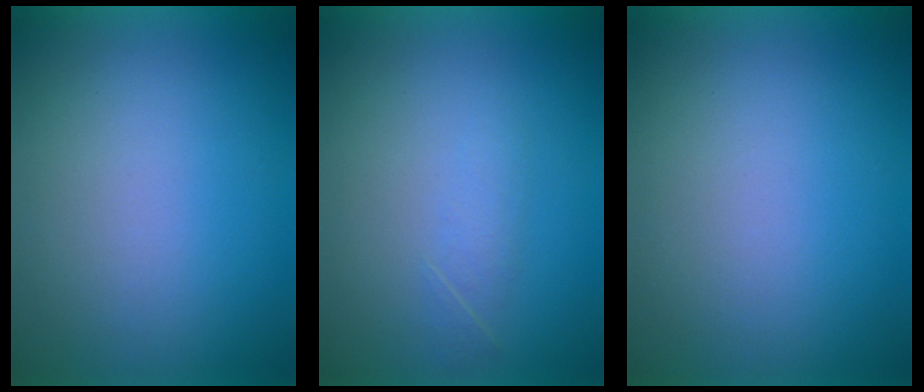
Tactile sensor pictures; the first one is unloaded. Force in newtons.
{"total": 1.7}
{"total": 0.0}